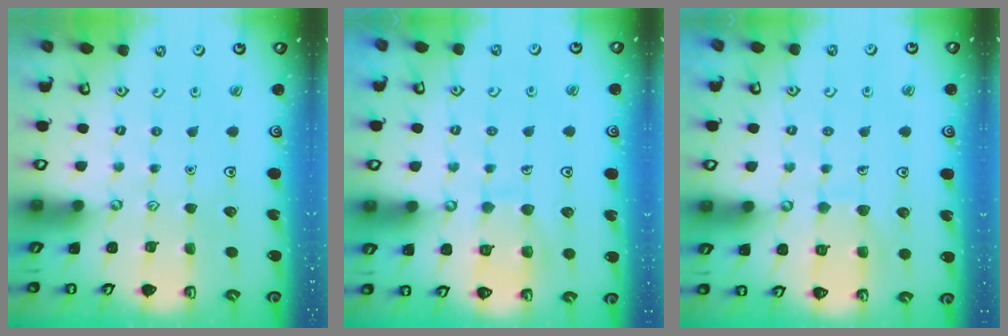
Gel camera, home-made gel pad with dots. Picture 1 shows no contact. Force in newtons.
{"total": 8.6, "press": 8.6, "slide": 0.8}
{"total": 7.7, "press": 7.7, "slide": 0.6}